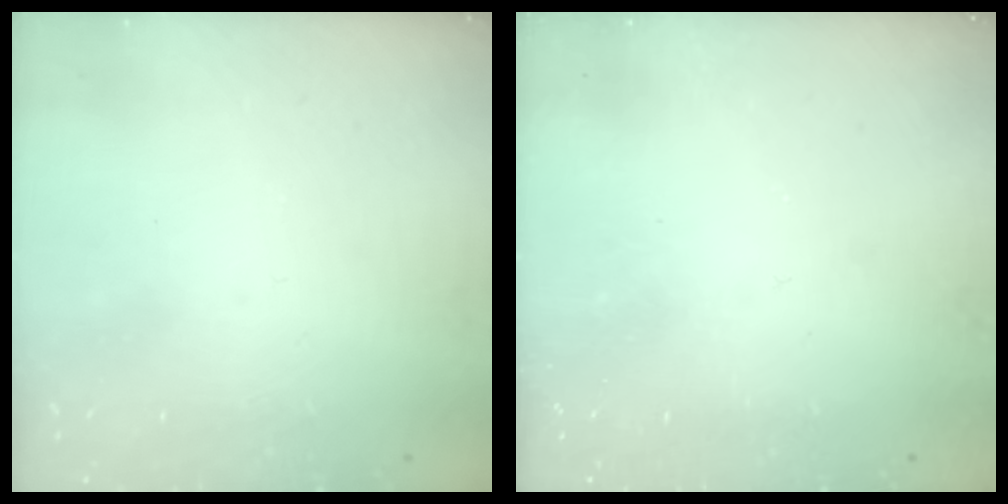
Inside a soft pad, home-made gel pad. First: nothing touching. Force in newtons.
{"total": 0.0}